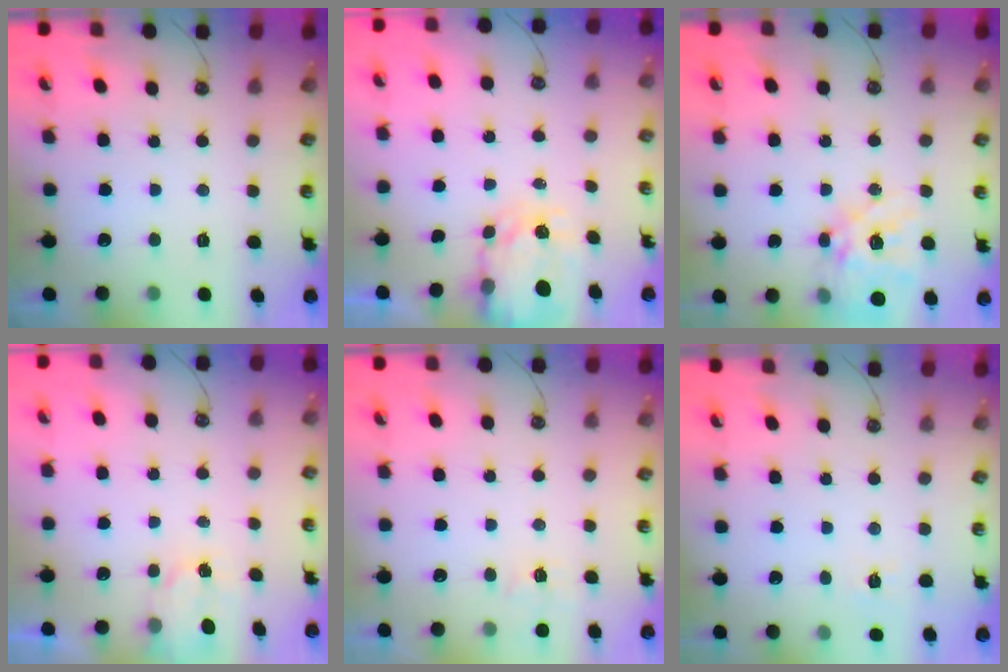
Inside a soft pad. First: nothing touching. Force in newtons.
{"total": 4.0, "press": 4.0, "slide": 0.2}
{"total": 17.4, "press": 17.4, "slide": 1.6}
{"total": 2.6, "press": 2.6, "slide": 0.4}
{"total": 5.7, "press": 5.7, "slide": 0.5}
{"total": 4.5, "press": 4.5, "slide": 0.6}